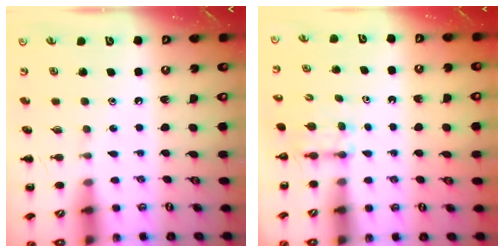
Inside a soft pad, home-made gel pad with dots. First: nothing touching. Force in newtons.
{"total": 2.7, "press": 2.5, "slide": 1.1}